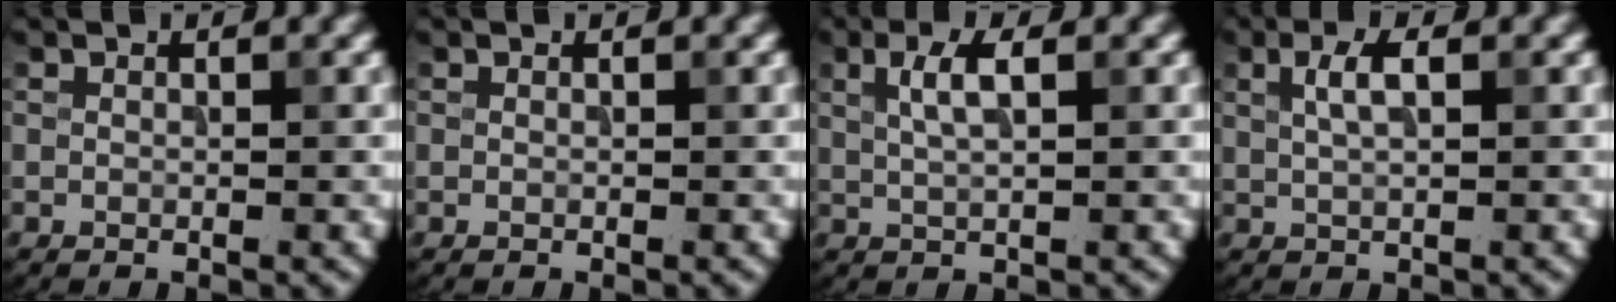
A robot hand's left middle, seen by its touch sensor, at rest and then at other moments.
{"total": 0.0}
{"total": 2.7, "force": [1.0, 0.8, 2.4], "torque": [-0.044, 0.004, 0.019]}
{"total": 2.3, "force": [0.8, 0.7, 2.0], "torque": [-0.037, 0.004, 0.016]}